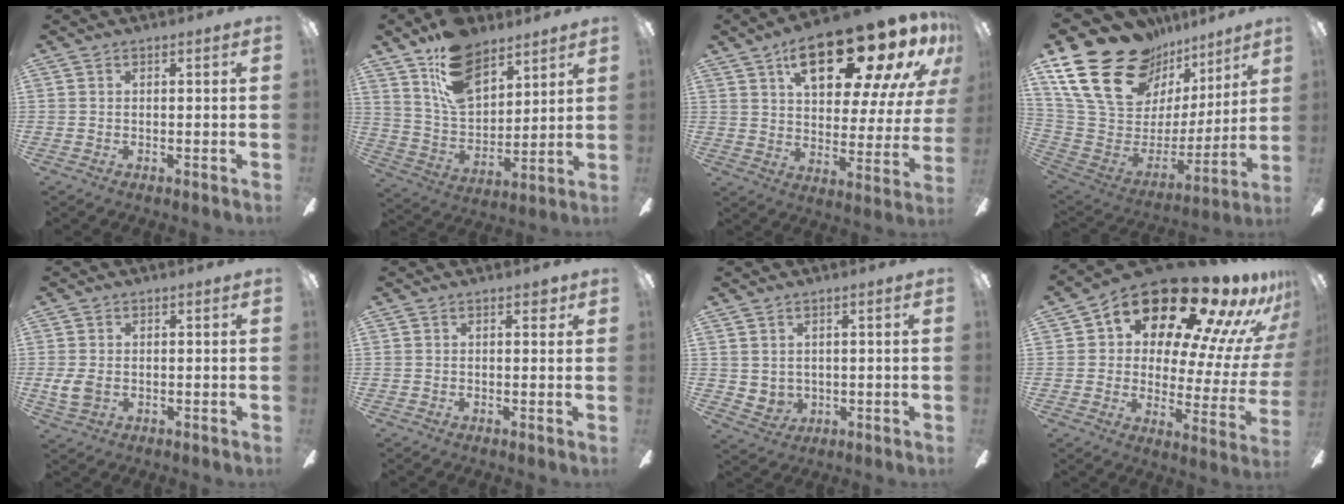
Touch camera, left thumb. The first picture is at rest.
{"total": 15.9, "force": [10.6, 9.1, 7.7], "torque": [-0.144, -0.046, 0.200]}
{"total": 23.4, "force": [15.4, 8.4, 15.5], "torque": [-0.219, -0.096, 0.248]}
{"total": 24.4, "force": [16.1, 13.8, 12.0], "torque": [-0.209, -0.096, 0.311]}
{"total": 4.6, "force": [-0.4, 3.4, 3.2], "torque": [-0.082, 0.000, -0.011]}
{"total": 1.9, "force": [1.1, 1.1, 1.1], "torque": [-0.008, -0.002, 0.015]}
{"total": 3.3, "force": [1.9, 2.6, 0.5], "torque": [-0.019, -0.007, 0.038]}
{"total": 22.0, "force": [16.7, 8.0, 11.9], "torque": [-0.178, -0.124, 0.276]}